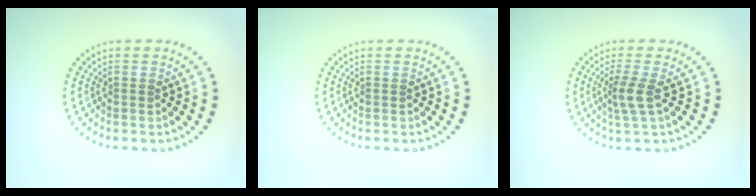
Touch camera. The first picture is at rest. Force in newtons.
{"total": 0.0}
{"total": 2.4, "press": 1.9, "slide": 1.6}